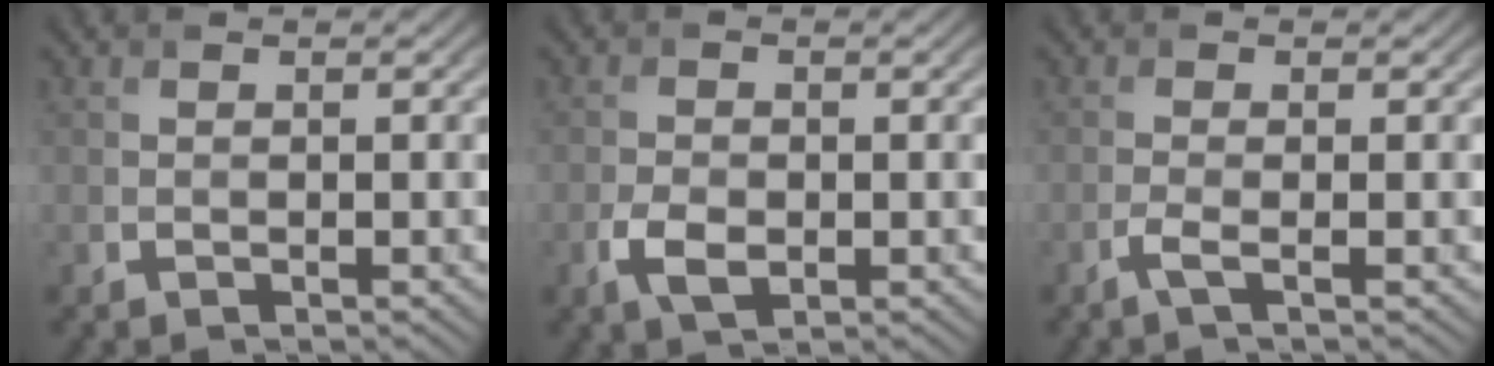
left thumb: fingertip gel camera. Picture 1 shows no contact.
{"total": 3.3, "force": [-1.3, 2.0, 2.4], "torque": [-0.054, -0.006, -0.026]}
{"total": 1.7, "force": [-0.8, 0.2, 1.5], "torque": [-0.032, 0.005, -0.026]}